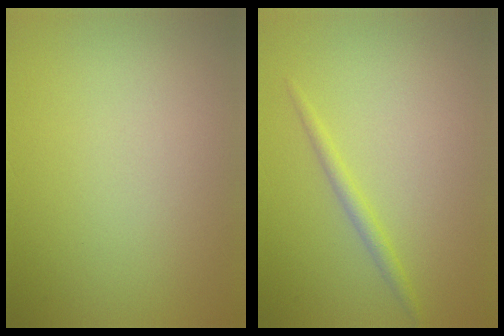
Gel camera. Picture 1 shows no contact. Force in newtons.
{"total": 1.4, "press": 1.4, "slide": 0.1}